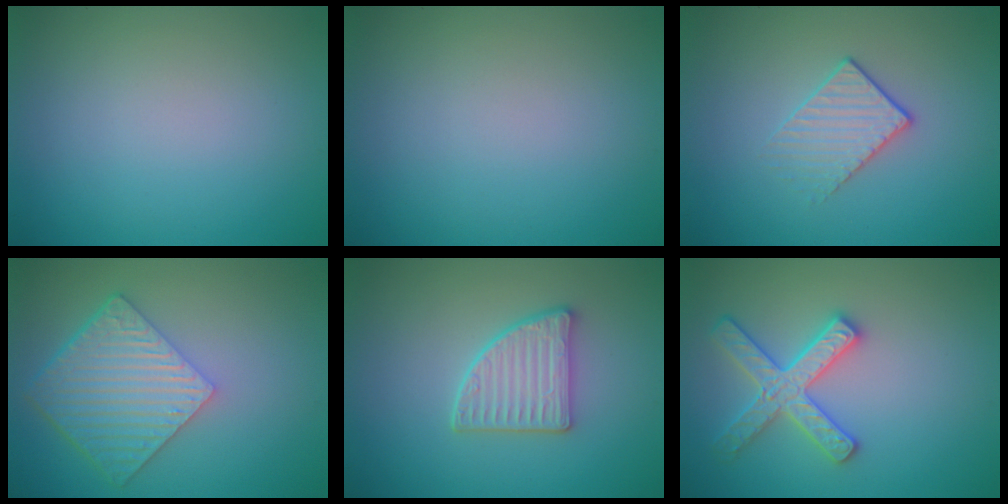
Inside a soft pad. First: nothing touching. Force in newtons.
{"total": 0.0}
{"total": 1.8, "press": 1.4, "slide": 1.1}
{"total": 6.9, "press": 4.8, "slide": 4.9}
{"total": 3.5, "press": 3.2, "slide": 1.5}
{"total": 3.6, "press": 3.5, "slide": 1.0}